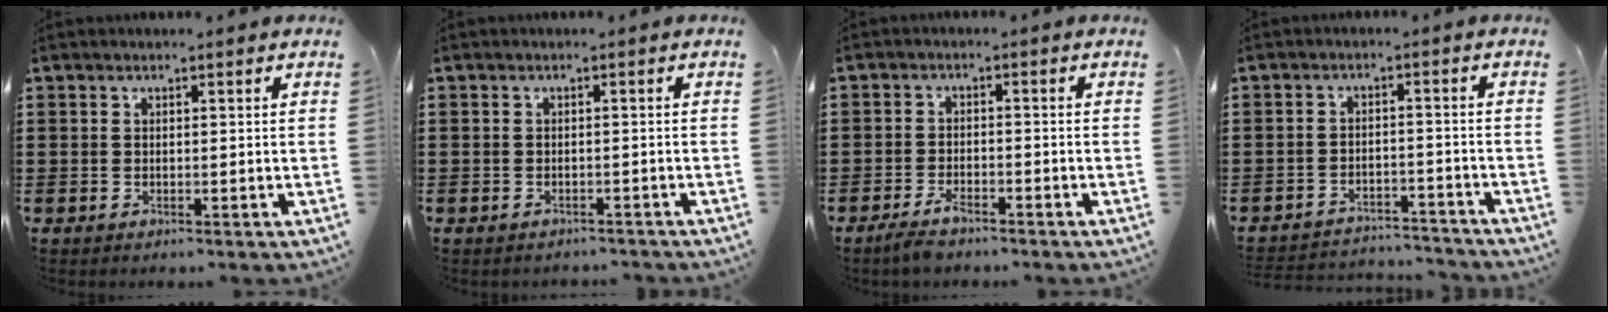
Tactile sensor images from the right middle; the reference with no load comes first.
{"total": 1.1, "force": [-1.1, 0.3, 0.0], "torque": [-0.004, 0.002, -0.024]}
{"total": 2.8, "force": [-2.2, 0.7, 1.5], "torque": [-0.040, -0.001, -0.048]}
{"total": 3.5, "force": [-3.4, 0.4, 0.2], "torque": [-0.008, 0.004, -0.075]}